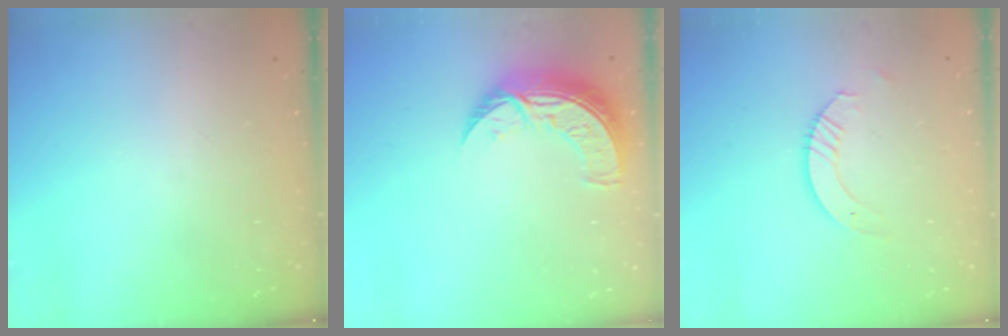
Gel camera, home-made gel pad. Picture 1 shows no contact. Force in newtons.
{"total": 11.0, "press": 10.9, "slide": 0.8}
{"total": 3.8, "press": 3.8, "slide": 0.4}